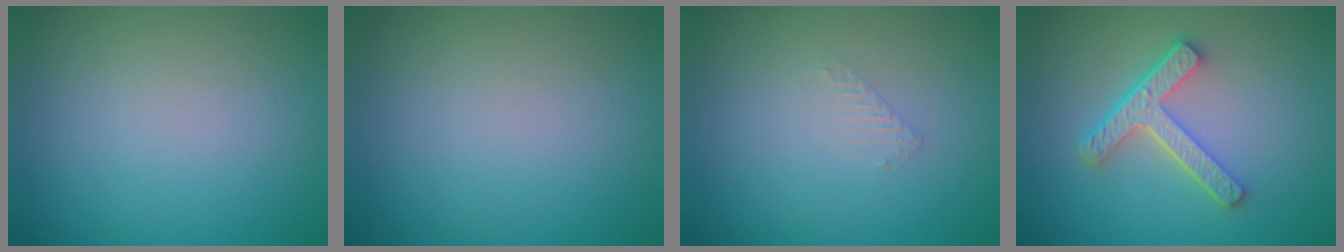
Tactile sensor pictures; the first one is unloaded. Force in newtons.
{"total": 0.0}
{"total": 0.6, "press": 0.4, "slide": 0.5}
{"total": 4.3, "press": 3.3, "slide": 2.7}